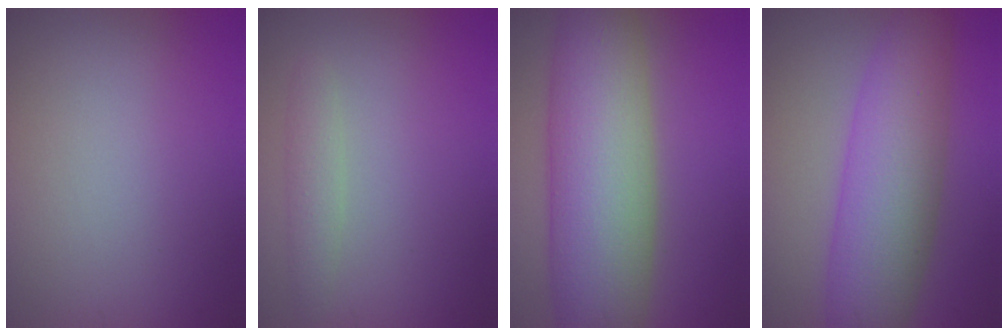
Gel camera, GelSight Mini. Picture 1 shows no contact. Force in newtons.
{"total": 1.6, "press": 1.6, "slide": 0.0}
{"total": 11.3, "press": 11.2, "slide": 0.4}
{"total": 8.4, "press": 8.4, "slide": 0.1}